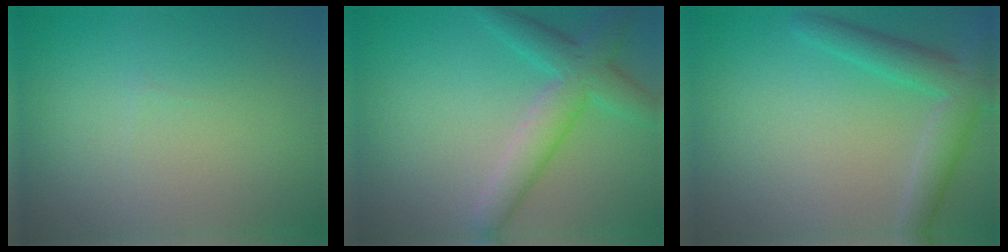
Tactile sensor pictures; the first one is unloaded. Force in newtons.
{"total": 4.8, "press": 4.8, "slide": 0.2}
{"total": 4.0, "press": 4.0, "slide": 0.3}